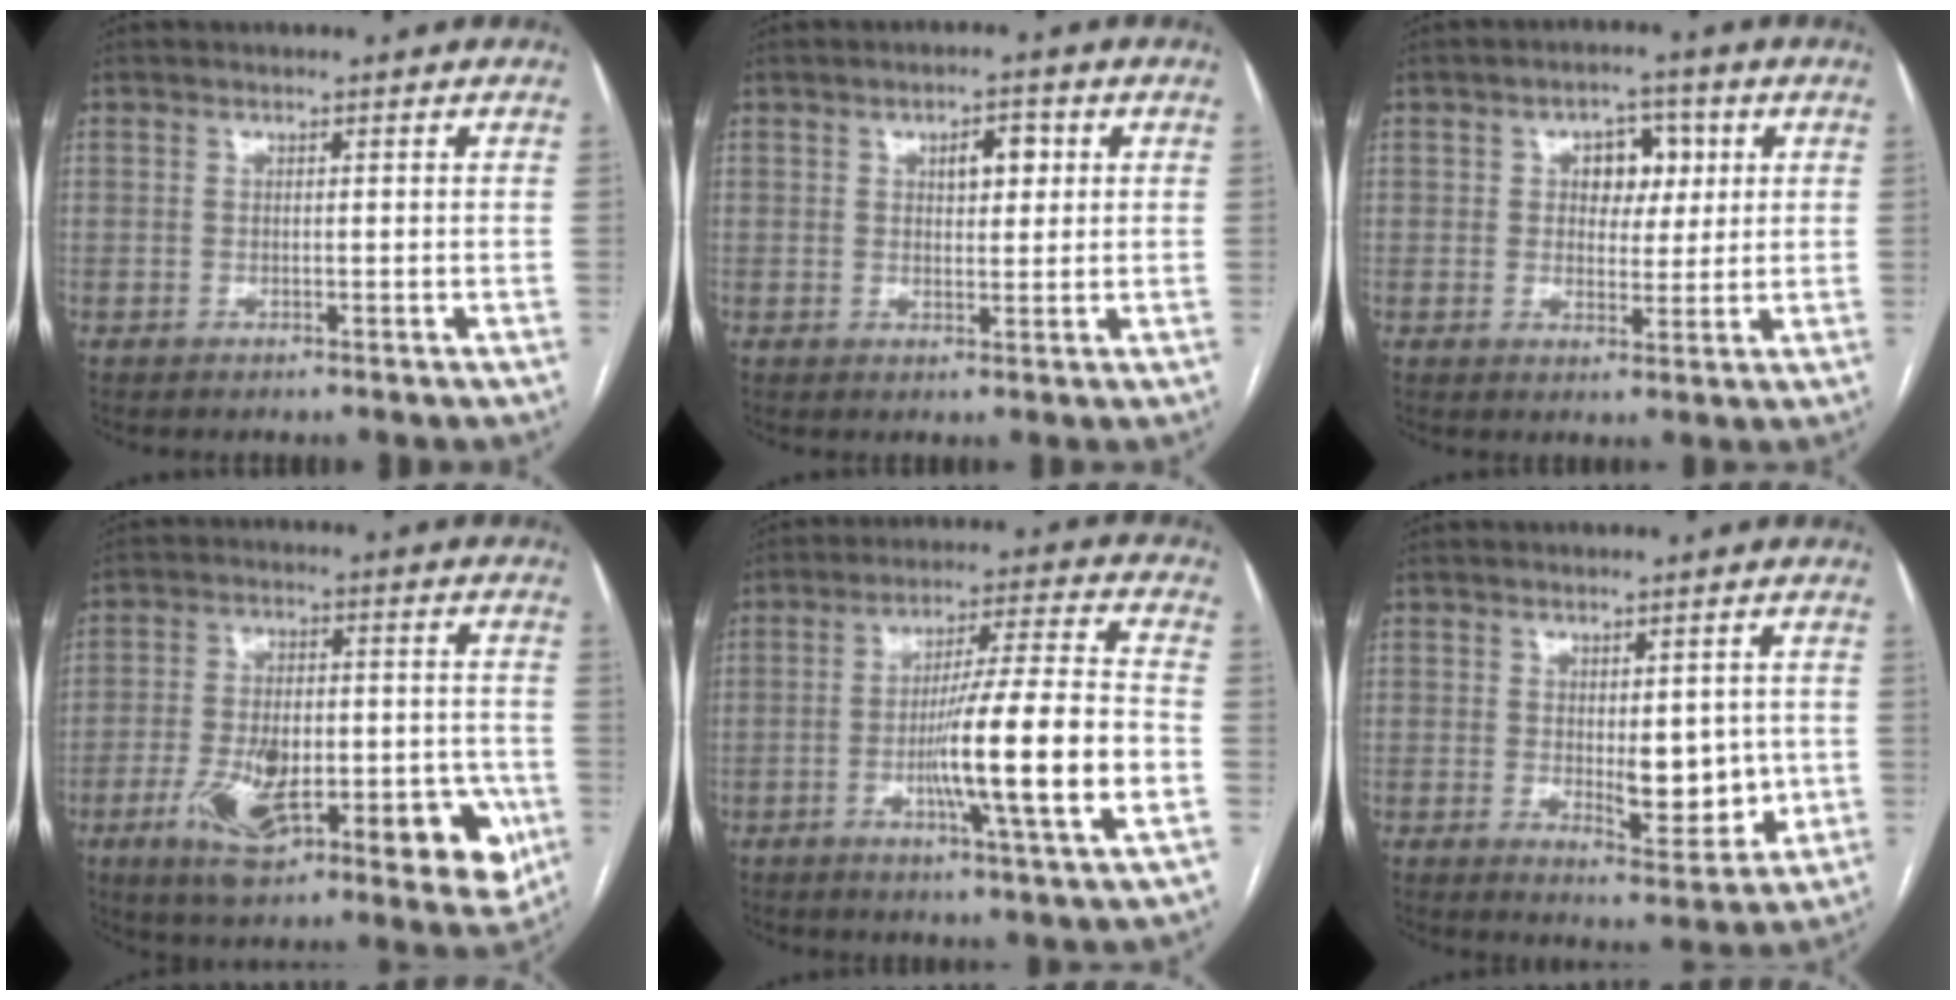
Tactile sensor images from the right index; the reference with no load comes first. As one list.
[{"total": 4.0, "force": [1.3, 1.8, 3.3], "torque": [-0.049, 0.009, 0.020]}, {"total": 5.8, "force": [1.6, 3.8, 4.1], "torque": [-0.052, 0.017, 0.026]}, {"total": 21.3, "force": [-7.5, 8.0, 18.2], "torque": [-0.230, 0.005, -0.094]}, {"total": 16.0, "force": [-3.8, -0.5, 15.6], "torque": [-0.261, -0.006, -0.066]}, {"total": 7.9, "force": [-0.4, 3.2, 7.2], "torque": [-0.099, -0.008, 0.006]}]